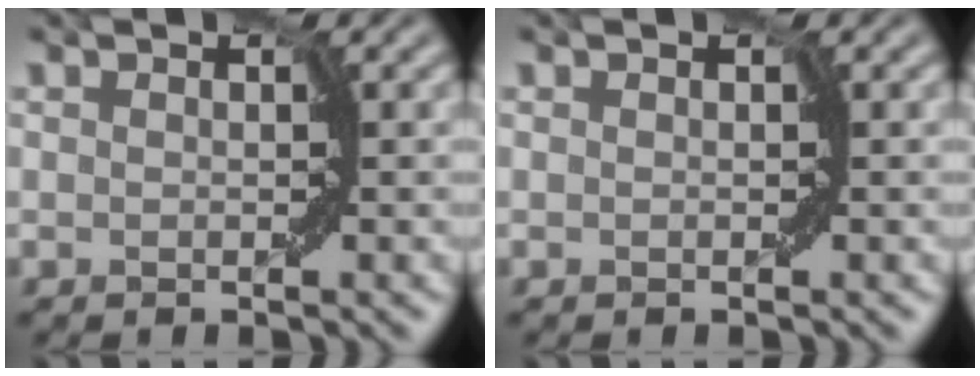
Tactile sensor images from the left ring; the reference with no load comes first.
{"total": 0.0}